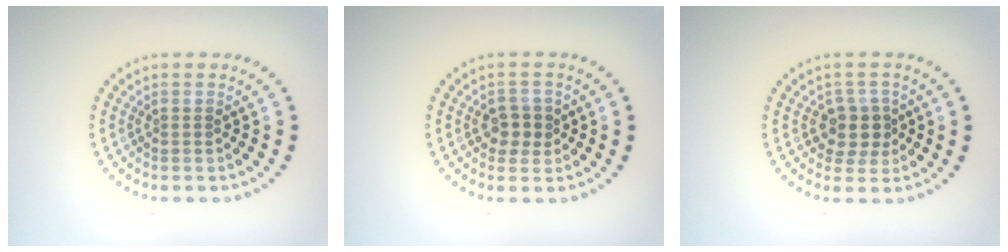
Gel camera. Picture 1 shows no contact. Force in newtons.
{"total": 2.2, "press": 2.1, "slide": 0.6}
{"total": 2.6, "press": 2.3, "slide": 1.2}